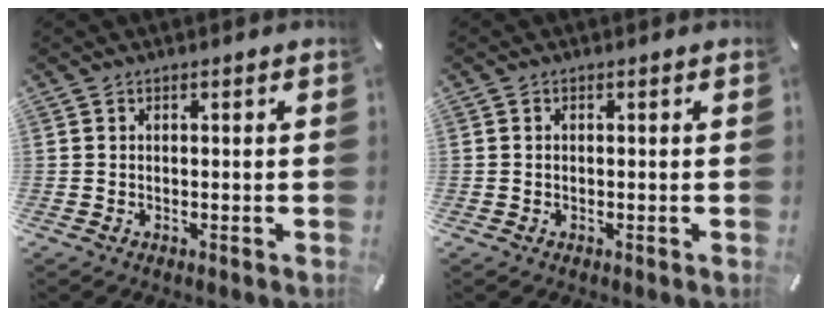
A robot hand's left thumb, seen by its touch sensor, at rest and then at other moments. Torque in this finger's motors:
{"motor_torque": [0.12, 0.06, -0.01, 0.09, 0.00]}